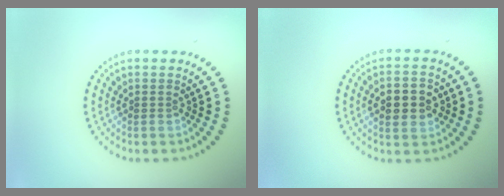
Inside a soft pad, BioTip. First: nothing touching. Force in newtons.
{"total": 4.8, "press": 4.7, "slide": 0.1}